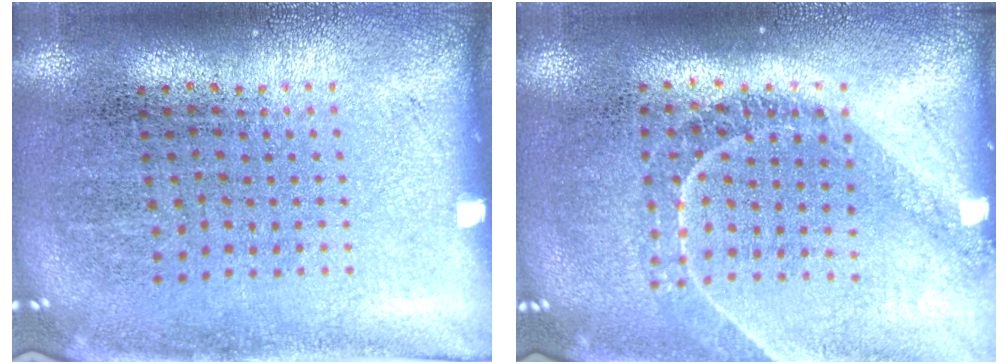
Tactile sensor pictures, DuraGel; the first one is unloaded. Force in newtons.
{"total": 1.3, "press": 1.2, "slide": 0.4}